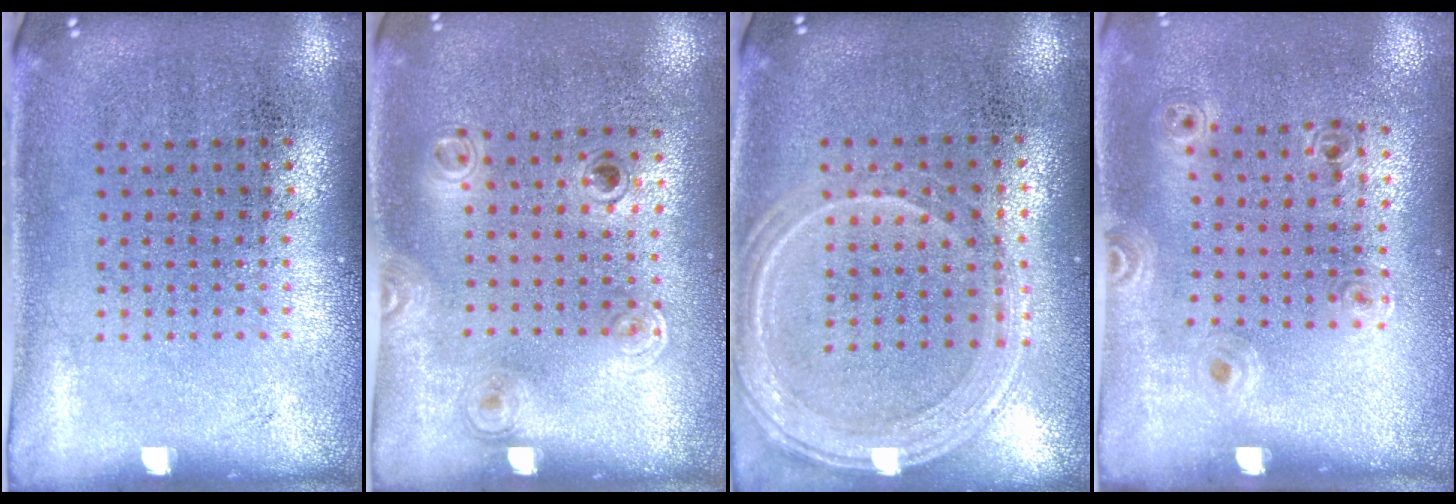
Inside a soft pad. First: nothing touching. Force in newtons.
{"total": 1.1, "press": 0.9, "slide": 0.7}
{"total": 1.2, "press": 1.2, "slide": 0.4}
{"total": 1.1, "press": 0.9, "slide": 0.7}